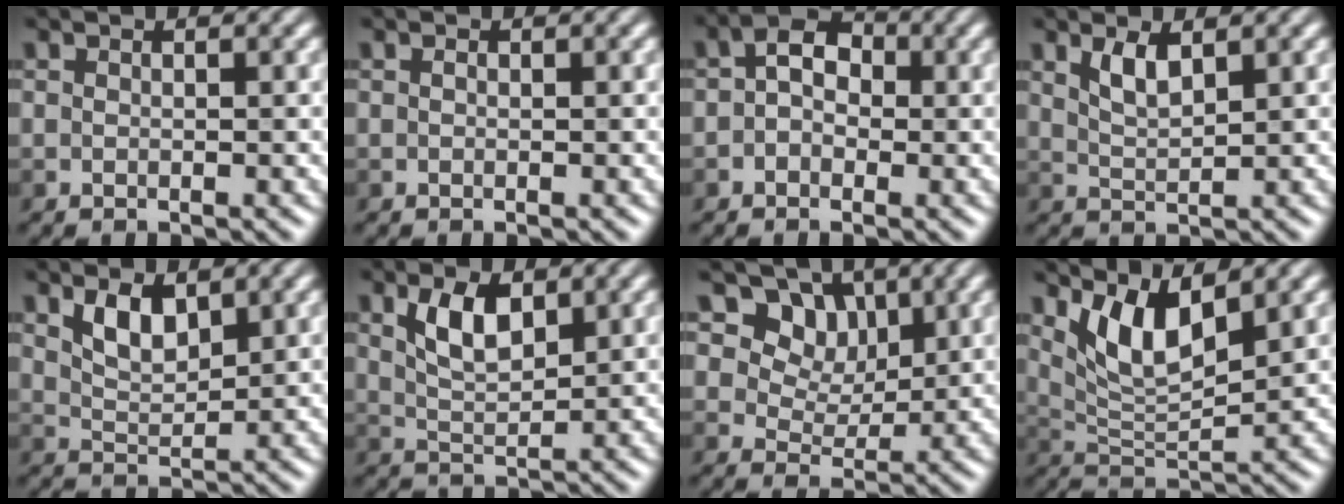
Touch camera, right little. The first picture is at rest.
{"total": 0.0}
{"total": 2.9, "force": [-0.1, 2.2, 2.0], "torque": [-0.029, 0.009, -0.013]}
{"total": 2.1, "force": [1.2, 0.7, 1.6], "torque": [-0.034, -0.004, 0.028]}
{"total": 2.7, "force": [1.5, 1.2, 1.8], "torque": [-0.038, -0.003, 0.033]}
{"total": 3.5, "force": [1.5, 1.7, 2.6], "torque": [-0.056, 0.003, 0.031]}
{"total": 8.2, "force": [4.4, 5.9, 3.6], "torque": [-0.065, -0.010, 0.079]}
{"total": 4.7, "force": [2.6, 1.4, 3.7], "torque": [-0.078, -0.011, 0.052]}